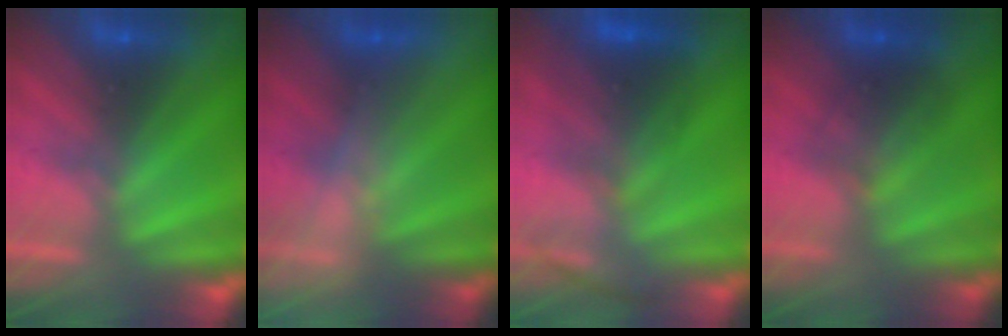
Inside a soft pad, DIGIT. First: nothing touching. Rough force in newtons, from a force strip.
{"total": 2.5}
{"total": 2.7}
{"total": 2.2}